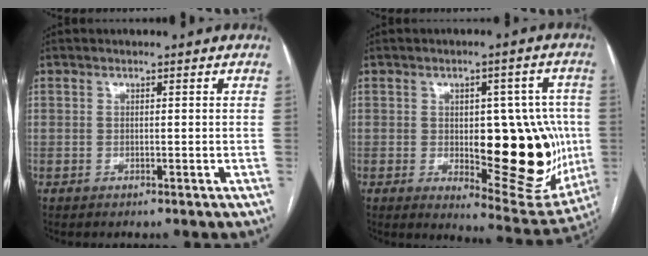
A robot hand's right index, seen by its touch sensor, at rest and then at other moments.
{"total": 18.4, "force": [-1.6, 7.4, 16.8], "torque": [-0.194, 0.004, -0.001]}